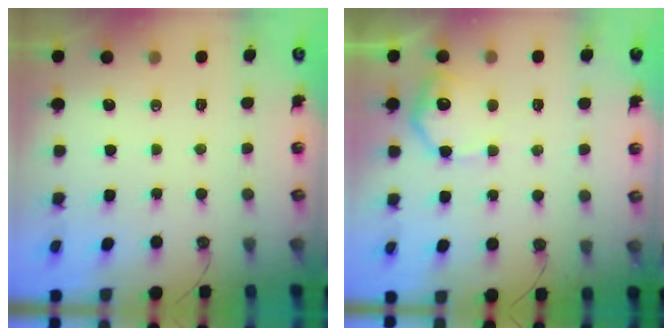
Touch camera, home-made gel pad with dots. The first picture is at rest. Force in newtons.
{"total": 11.2, "press": 11.2, "slide": 0.6}